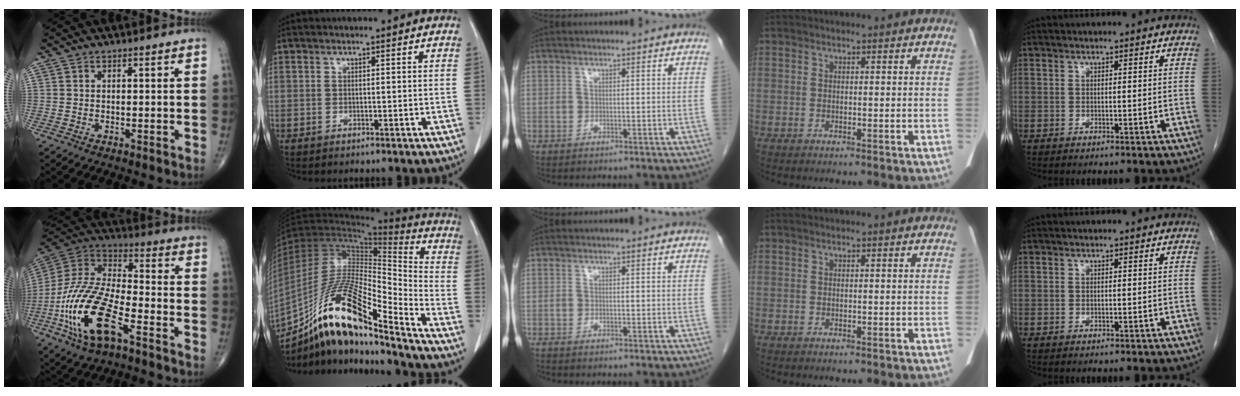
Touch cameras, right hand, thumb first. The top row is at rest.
{"thumb": {"total": 20.7, "force": [-9.0, 8.7, 16.5], "torque": [-0.344, 0.042, -0.167]}, "index": {"total": 21.6, "force": [-15.1, 2.9, 15.1], "torque": [-0.291, -0.011, -0.274]}, "middle": {"total": 0.6, "force": [-0.6, 0.0, 0.1], "torque": [-0.008, -0.002, -0.014]}}